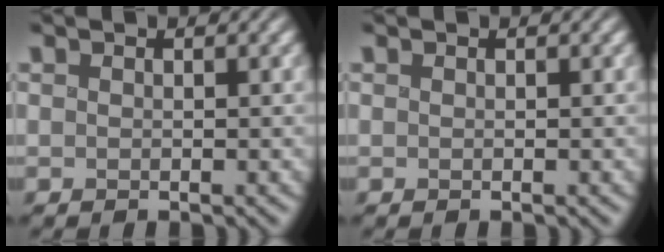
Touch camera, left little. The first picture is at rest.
{"total": 0.0}